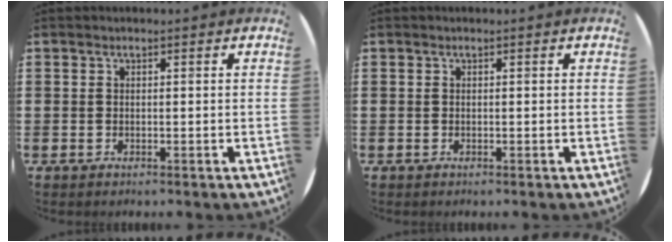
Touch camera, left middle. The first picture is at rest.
{"total": 0.0}